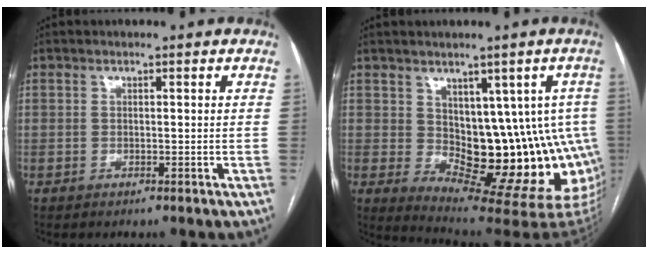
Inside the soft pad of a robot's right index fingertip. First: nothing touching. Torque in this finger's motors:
{"motor_torque": [1.92, -0.22, 0.59, 0.10]}